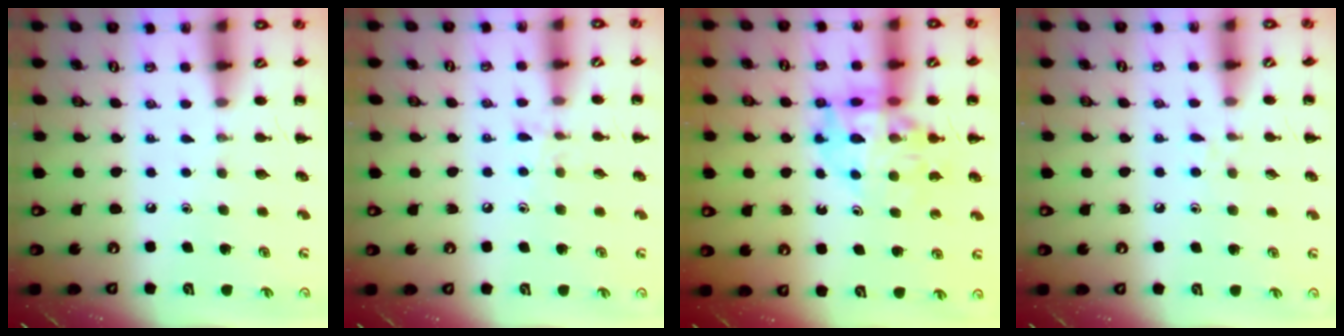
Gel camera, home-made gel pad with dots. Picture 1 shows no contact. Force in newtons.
{"total": 7.0, "press": 6.8, "slide": 1.9}
{"total": 13.8, "press": 13.2, "slide": 3.7}
{"total": 5.3, "press": 4.9, "slide": 2.0}